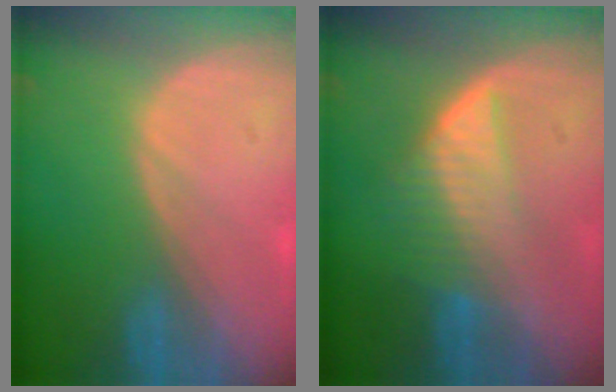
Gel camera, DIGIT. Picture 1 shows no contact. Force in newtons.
{"total": 6.9, "press": 6.0, "slide": 3.3}